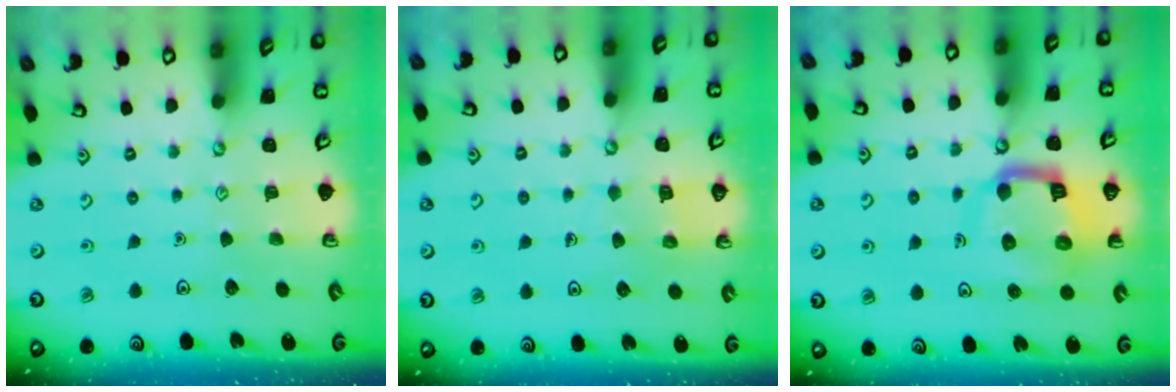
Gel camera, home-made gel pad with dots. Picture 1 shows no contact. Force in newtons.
{"total": 5.3, "press": 5.3, "slide": 0.5}
{"total": 12.4, "press": 12.3, "slide": 1.4}